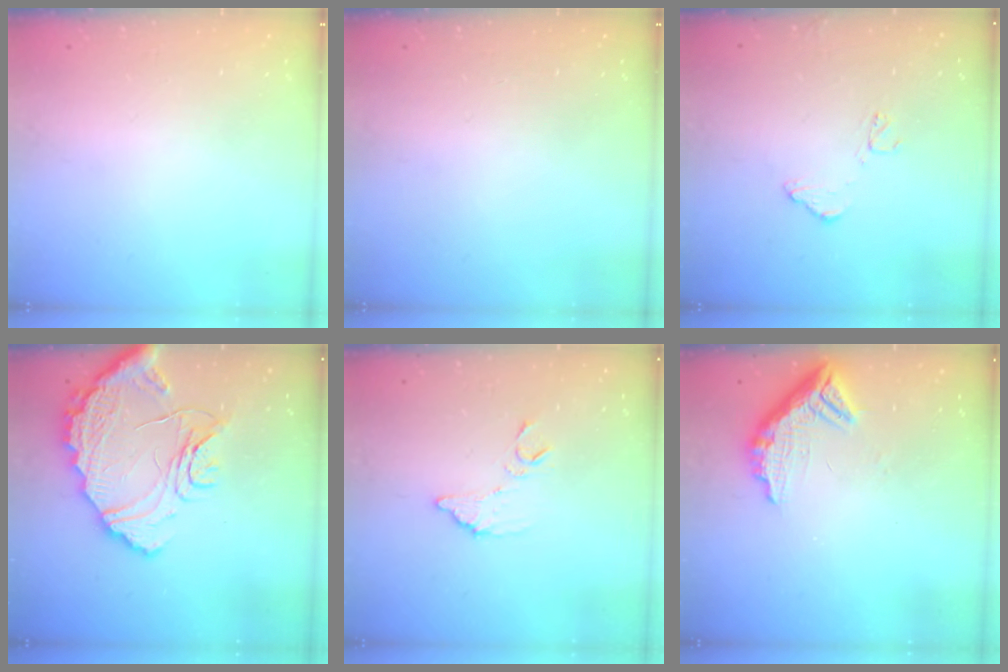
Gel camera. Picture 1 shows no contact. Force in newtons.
{"total": 0.0}
{"total": 8.3, "press": 8.3, "slide": 0.3}
{"total": 18.5, "press": 18.5, "slide": 0.8}
{"total": 8.9, "press": 8.9, "slide": 0.2}
{"total": 10.8, "press": 10.7, "slide": 0.8}